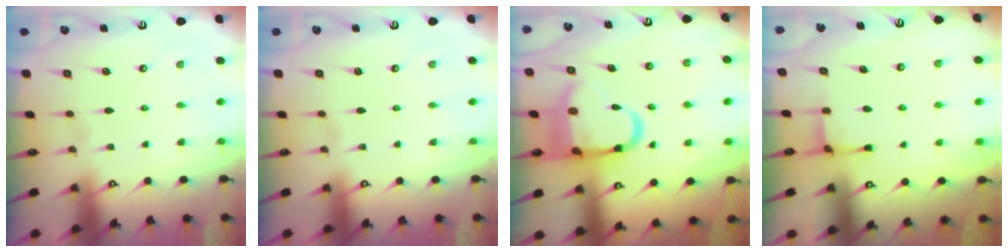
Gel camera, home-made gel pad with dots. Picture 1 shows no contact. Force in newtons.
{"total": 0.0}
{"total": 13.7, "press": 13.5, "slide": 2.6}
{"total": 2.4, "press": 2.4, "slide": 0.3}